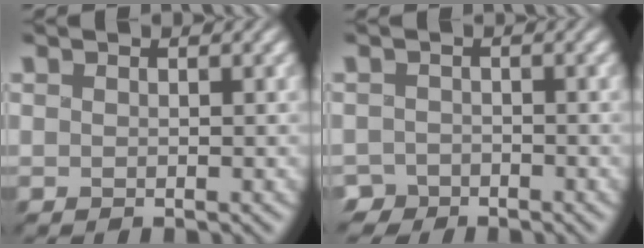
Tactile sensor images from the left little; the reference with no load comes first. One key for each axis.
{"total": 1.9, "fx": -1.6, "fy": 1.1, "fz": 0.0, "tx": 0.010, "ty": -0.001, "tz": -0.038}